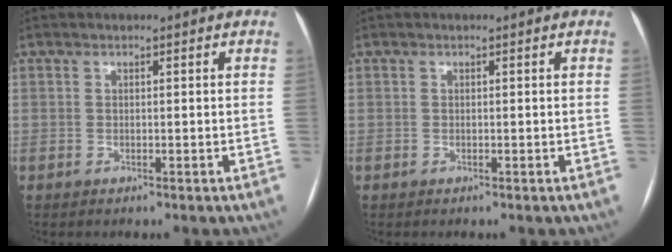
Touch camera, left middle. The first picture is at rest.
{"total": 0.0}